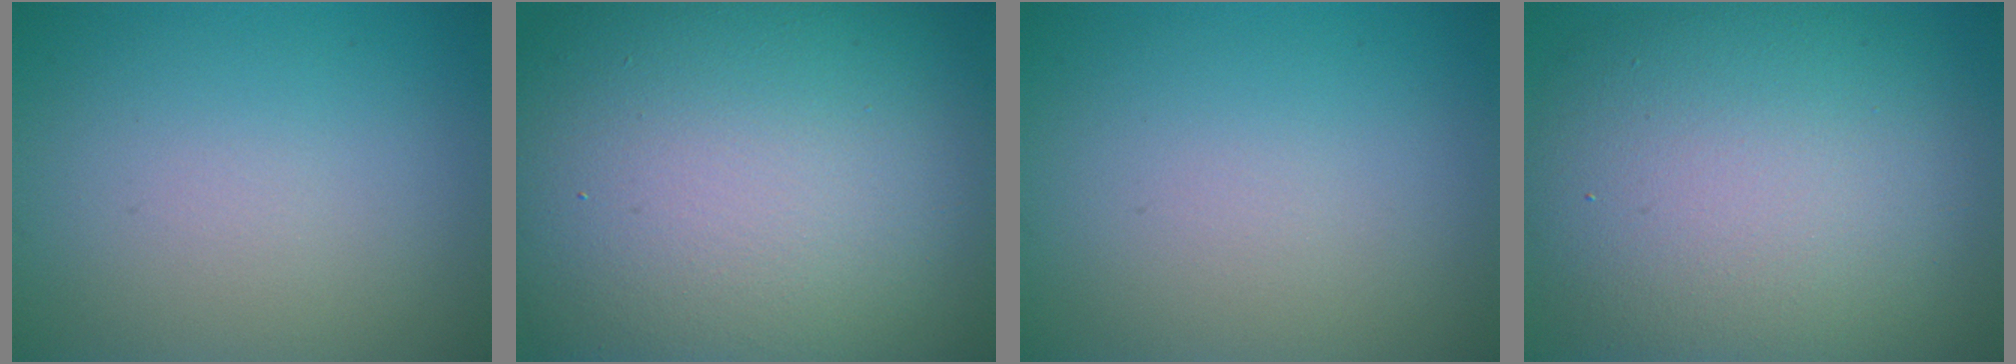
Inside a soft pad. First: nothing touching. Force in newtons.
{"total": 19.9, "press": 19.8, "slide": 1.4}
{"total": 0.0}
{"total": 13.4, "press": 13.3, "slide": 0.8}